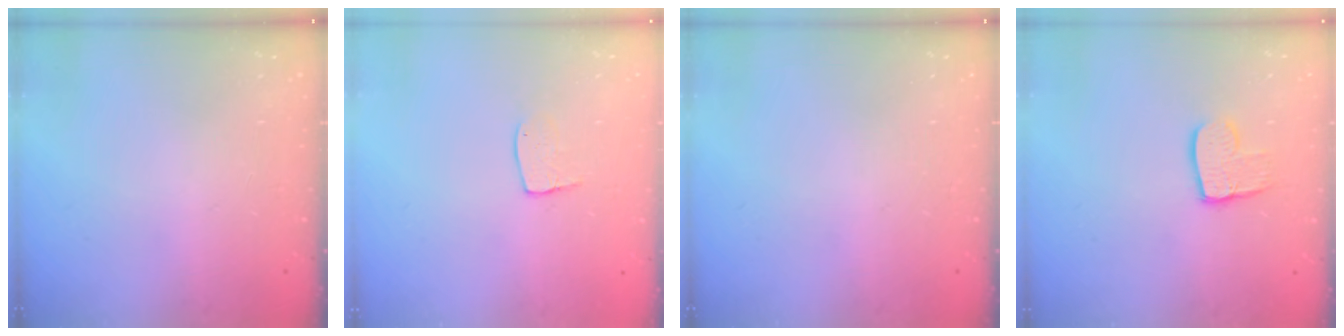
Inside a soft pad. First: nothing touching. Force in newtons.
{"total": 5.9, "press": 5.9, "slide": 0.4}
{"total": 0.0}
{"total": 9.5, "press": 9.4, "slide": 0.8}